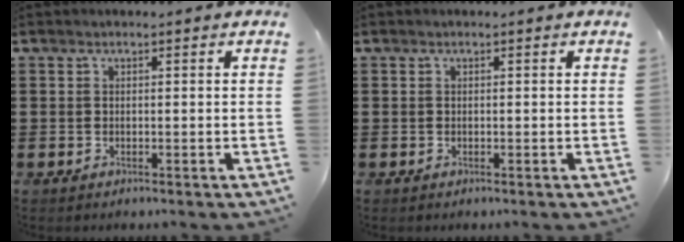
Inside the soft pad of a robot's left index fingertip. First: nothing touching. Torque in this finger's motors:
{"motor_torque": [-0.04, -0.02, -0.01, 0.00]}